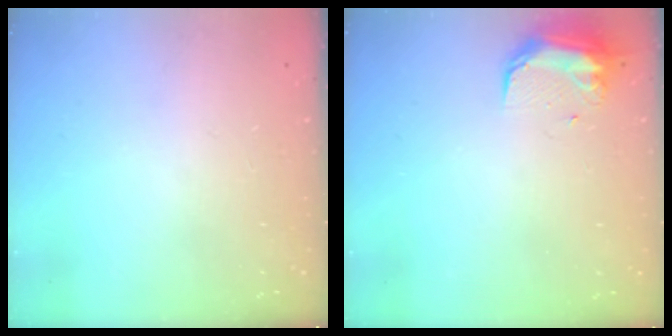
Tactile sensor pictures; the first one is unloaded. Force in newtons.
{"total": 9.2, "press": 9.2, "slide": 0.6}